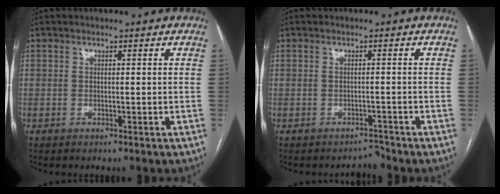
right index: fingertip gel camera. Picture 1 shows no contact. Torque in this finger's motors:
{"motor_torque": [0.04, -0.02, -0.05, -0.01]}